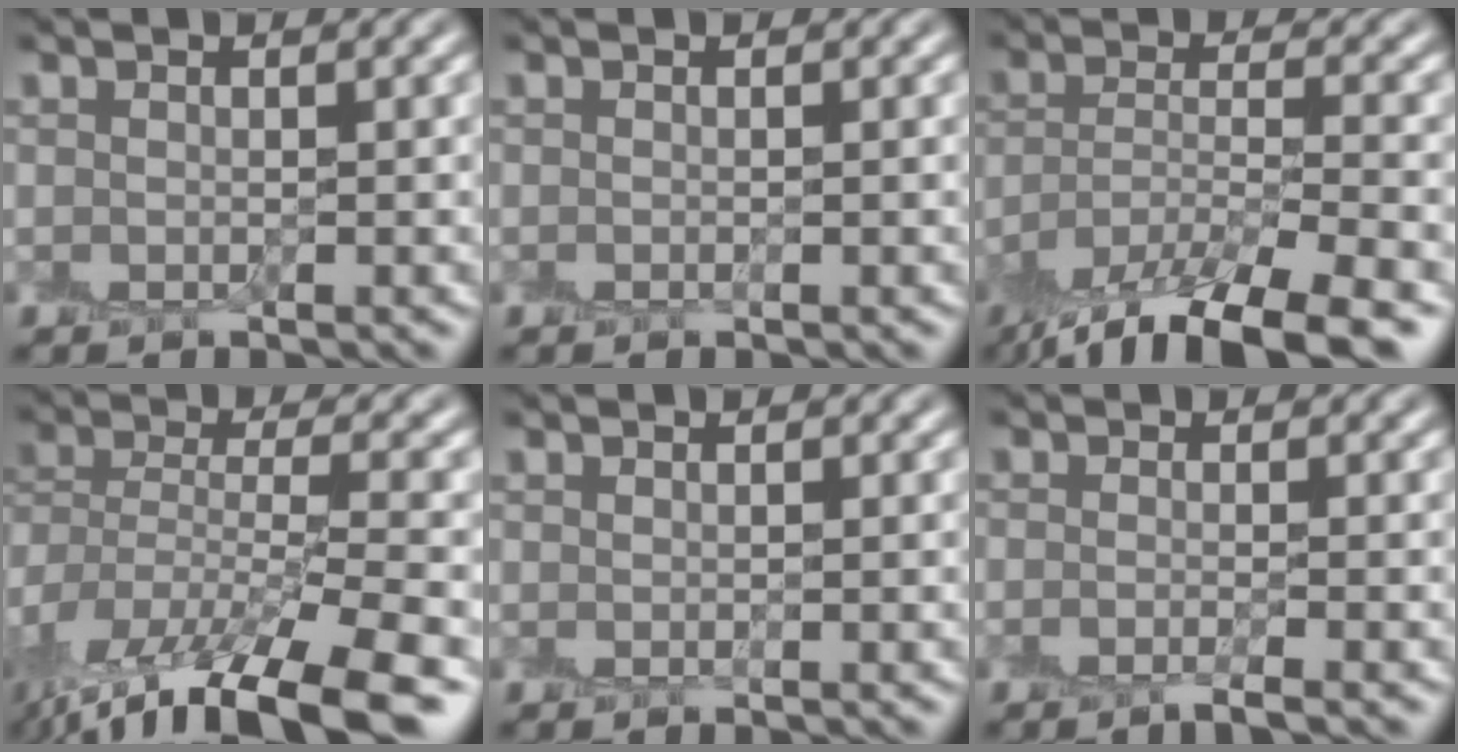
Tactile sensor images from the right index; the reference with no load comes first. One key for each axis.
{"total": 0.0}
{"total": 10.6, "fx": -7.6, "fy": 3.1, "fz": 6.6, "tx": -0.124, "ty": -0.024, "tz": -0.135}
{"total": 15.7, "fx": -10.8, "fy": 5.6, "fz": 9.8, "tx": -0.217, "ty": -0.046, "tz": -0.155}
{"total": 0.0}
{"total": 1.6, "fx": -0.8, "fy": 0.4, "fz": 1.3, "tx": -0.016, "ty": -0.005, "tz": -0.020}